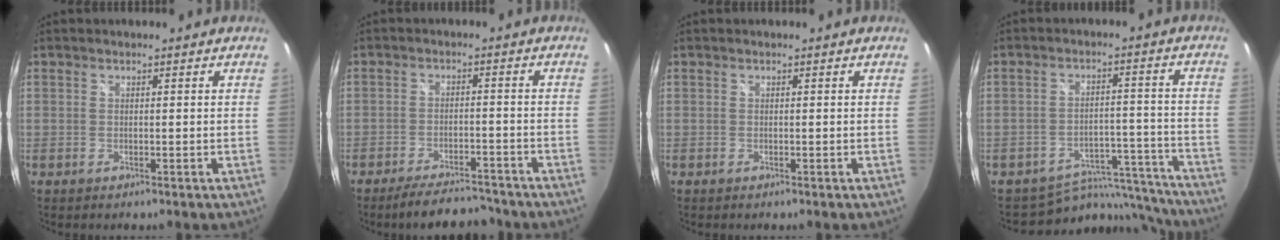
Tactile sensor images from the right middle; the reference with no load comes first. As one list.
[{"total": 9.5, "force": [-8.4, 2.3, 3.7], "torque": [-0.085, 0.003, -0.123]}, {"total": 0.0}, {"total": 12.0, "force": [-11.4, 3.8, 0.6], "torque": [-0.007, 0.035, -0.153]}]